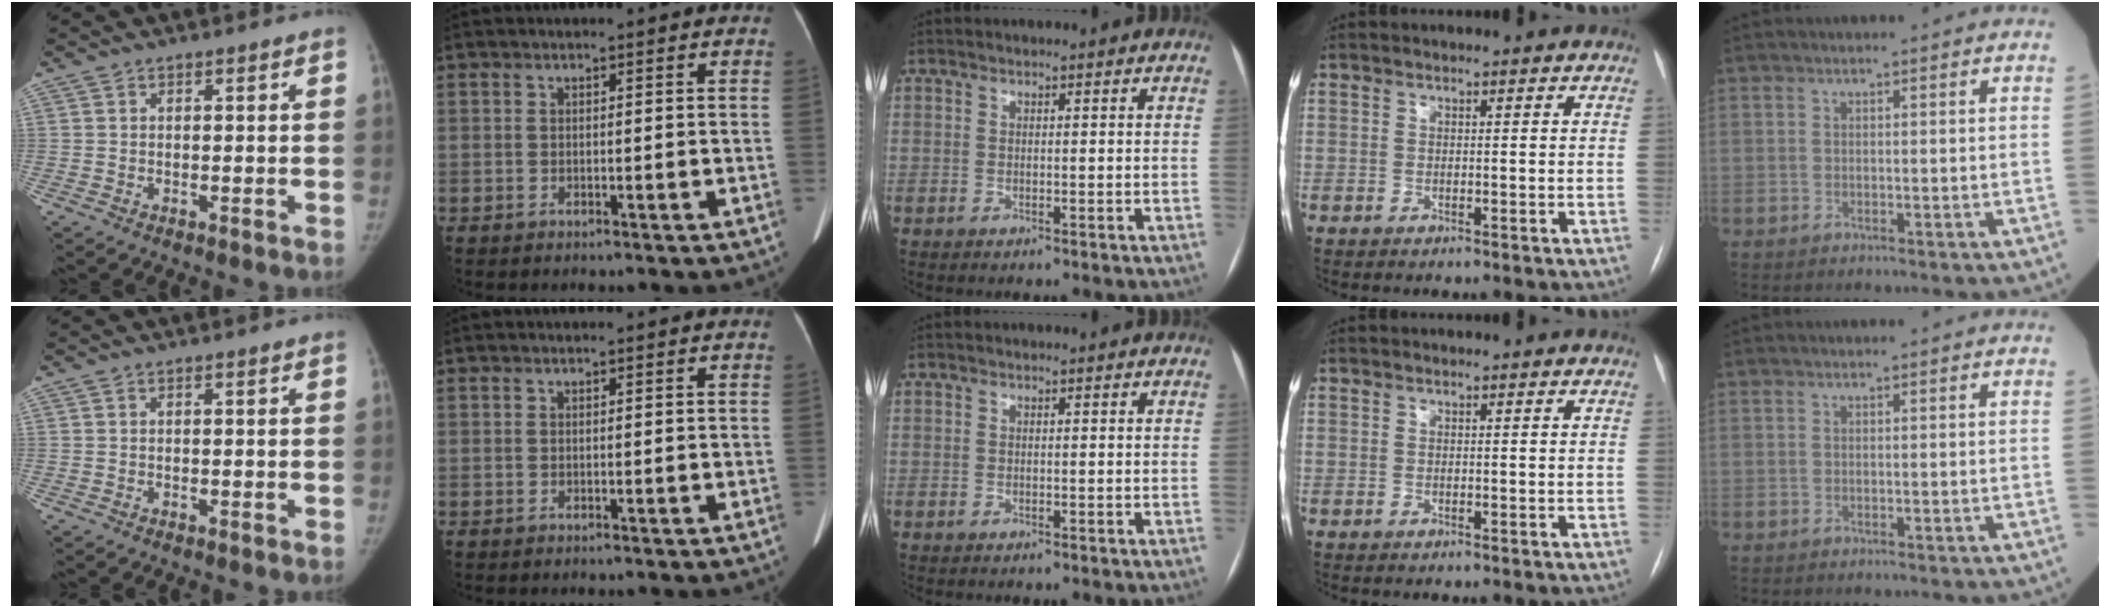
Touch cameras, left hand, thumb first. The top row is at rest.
{}